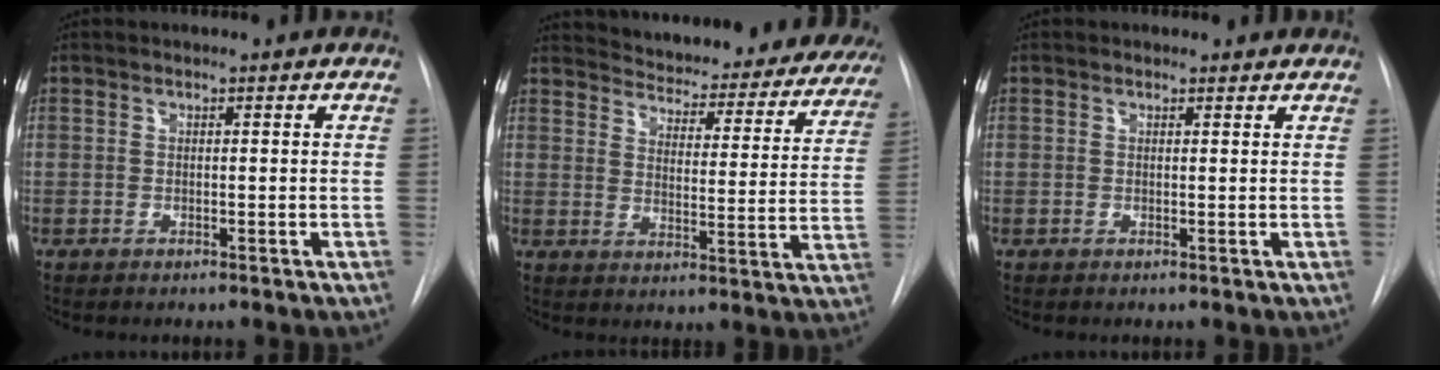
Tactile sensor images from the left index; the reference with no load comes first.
{"total": 28.9, "force": [27.1, 6.8, 7.6], "torque": [-0.113, -0.077, 0.319]}
{"total": 1.2, "force": [1.1, 0.6, 0.0], "torque": [-0.005, 0.000, 0.005]}